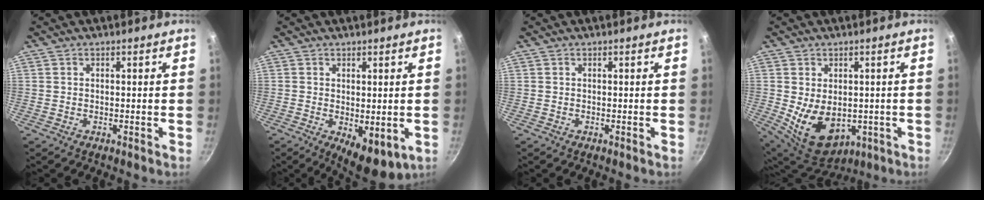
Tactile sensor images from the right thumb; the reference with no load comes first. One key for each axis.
{"total": 7.0, "fx": -0.7, "fy": 3.3, "fz": 6.1, "tx": -0.068, "ty": -0.017, "tz": 0.000}
{"total": 0.0}
{"total": 12.0, "fx": -1.2, "fy": 8.2, "fz": 8.8, "tx": -0.122, "ty": -0.017, "tz": 0.010}